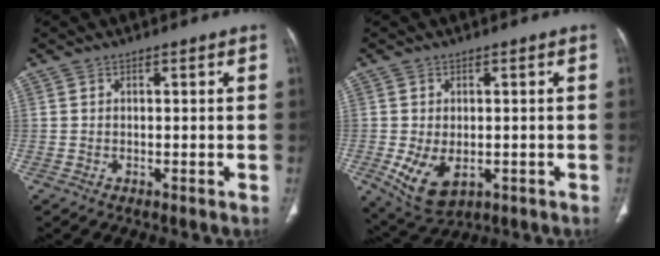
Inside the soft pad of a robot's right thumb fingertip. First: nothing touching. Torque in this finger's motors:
{"motor_torque": [0.19, 0.01, 0.94, 0.13, 0.26]}